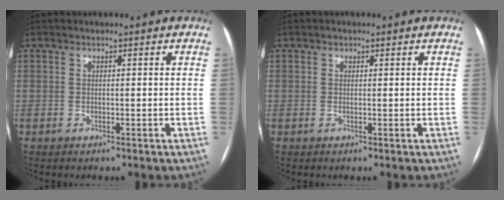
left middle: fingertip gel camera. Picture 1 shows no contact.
{"total": 0.6, "force": [0.3, 0.5, 0.1], "torque": [0.001, -0.001, 0.003]}